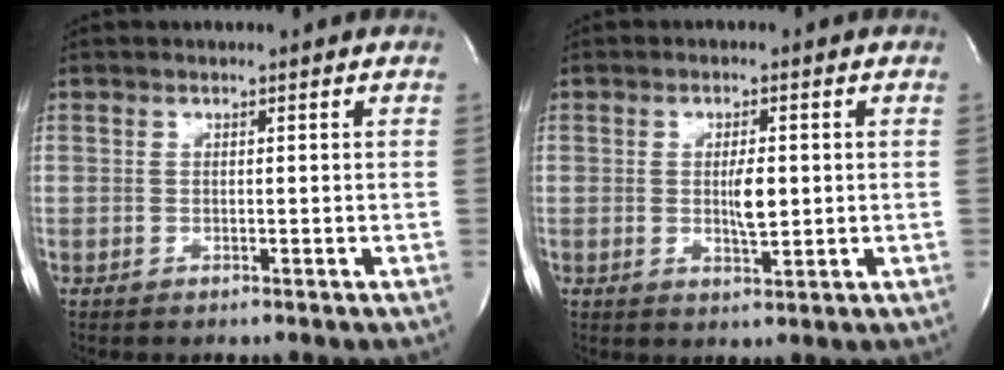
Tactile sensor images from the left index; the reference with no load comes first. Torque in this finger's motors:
{"motor_torque": [0.17, -0.05, 0.08, 0.04]}